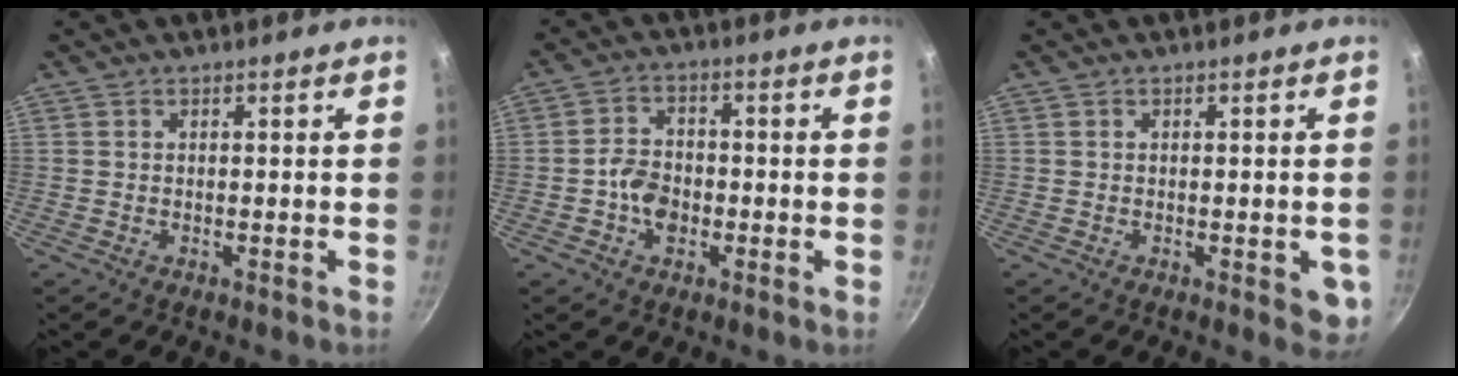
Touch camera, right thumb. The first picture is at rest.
{"total": 5.9, "force": [-1.6, 4.3, 3.7], "torque": [-0.049, 0.019, -0.034]}
{"total": 4.3, "force": [-0.9, 2.0, 3.7], "torque": [-0.027, -0.002, -0.010]}